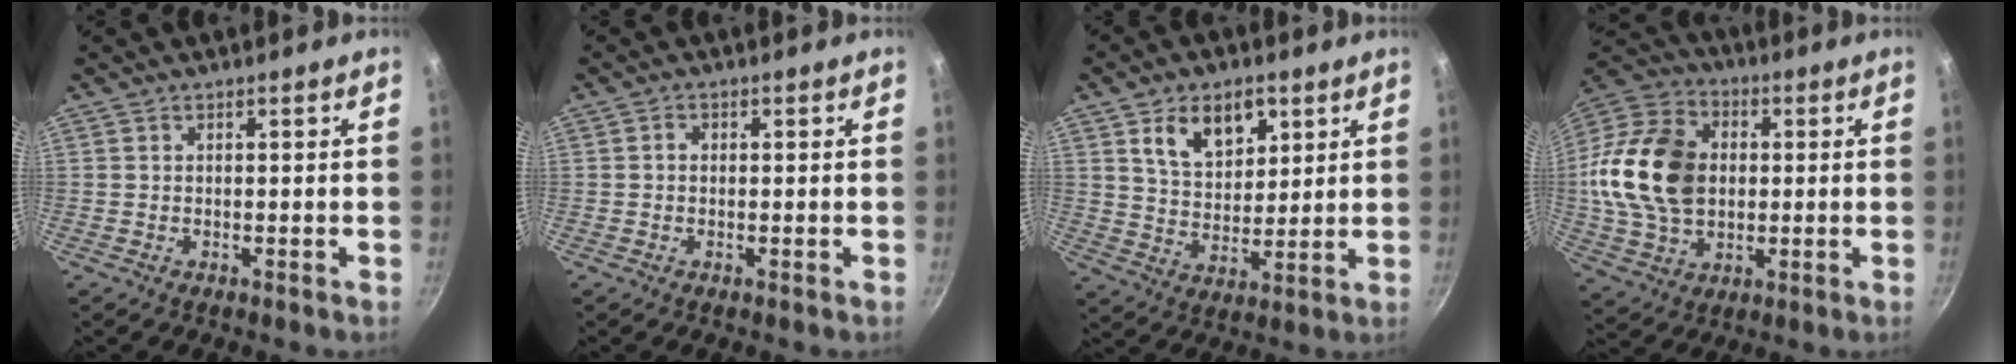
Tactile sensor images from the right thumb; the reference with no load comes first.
{"total": 1.4, "force": [0.1, 1.2, 0.8], "torque": [-0.013, 0.007, 0.000]}
{"total": 11.3, "force": [5.0, 7.2, 7.0], "torque": [-0.082, -0.023, 0.089]}
{"total": 20.7, "force": [1.3, 14.9, 14.2], "torque": [-0.252, 0.019, 0.021]}